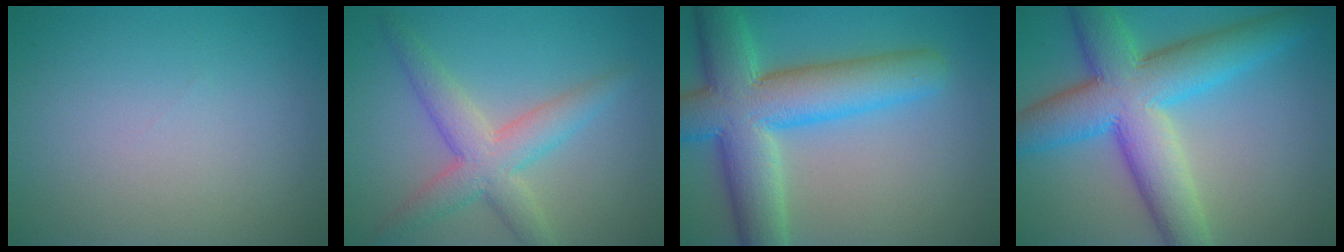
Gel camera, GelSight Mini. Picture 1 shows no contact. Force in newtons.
{"total": 4.9, "press": 4.9, "slide": 0.1}
{"total": 10.3, "press": 10.3, "slide": 0.5}
{"total": 10.5, "press": 10.5, "slide": 0.4}